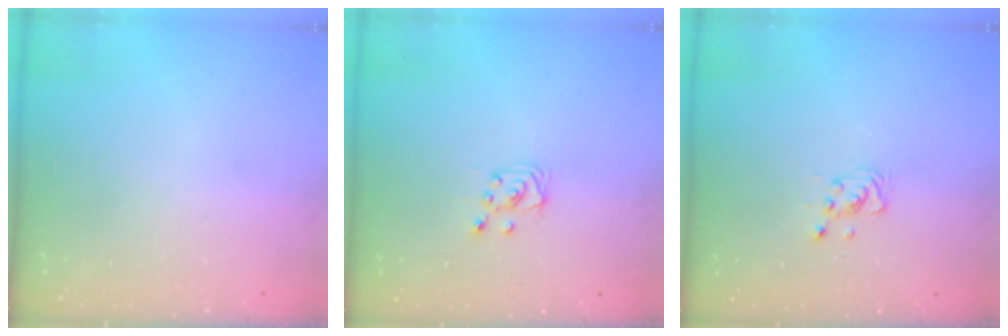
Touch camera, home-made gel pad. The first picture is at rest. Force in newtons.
{"total": 4.3, "press": 4.3, "slide": 0.3}
{"total": 4.4, "press": 4.2, "slide": 1.1}